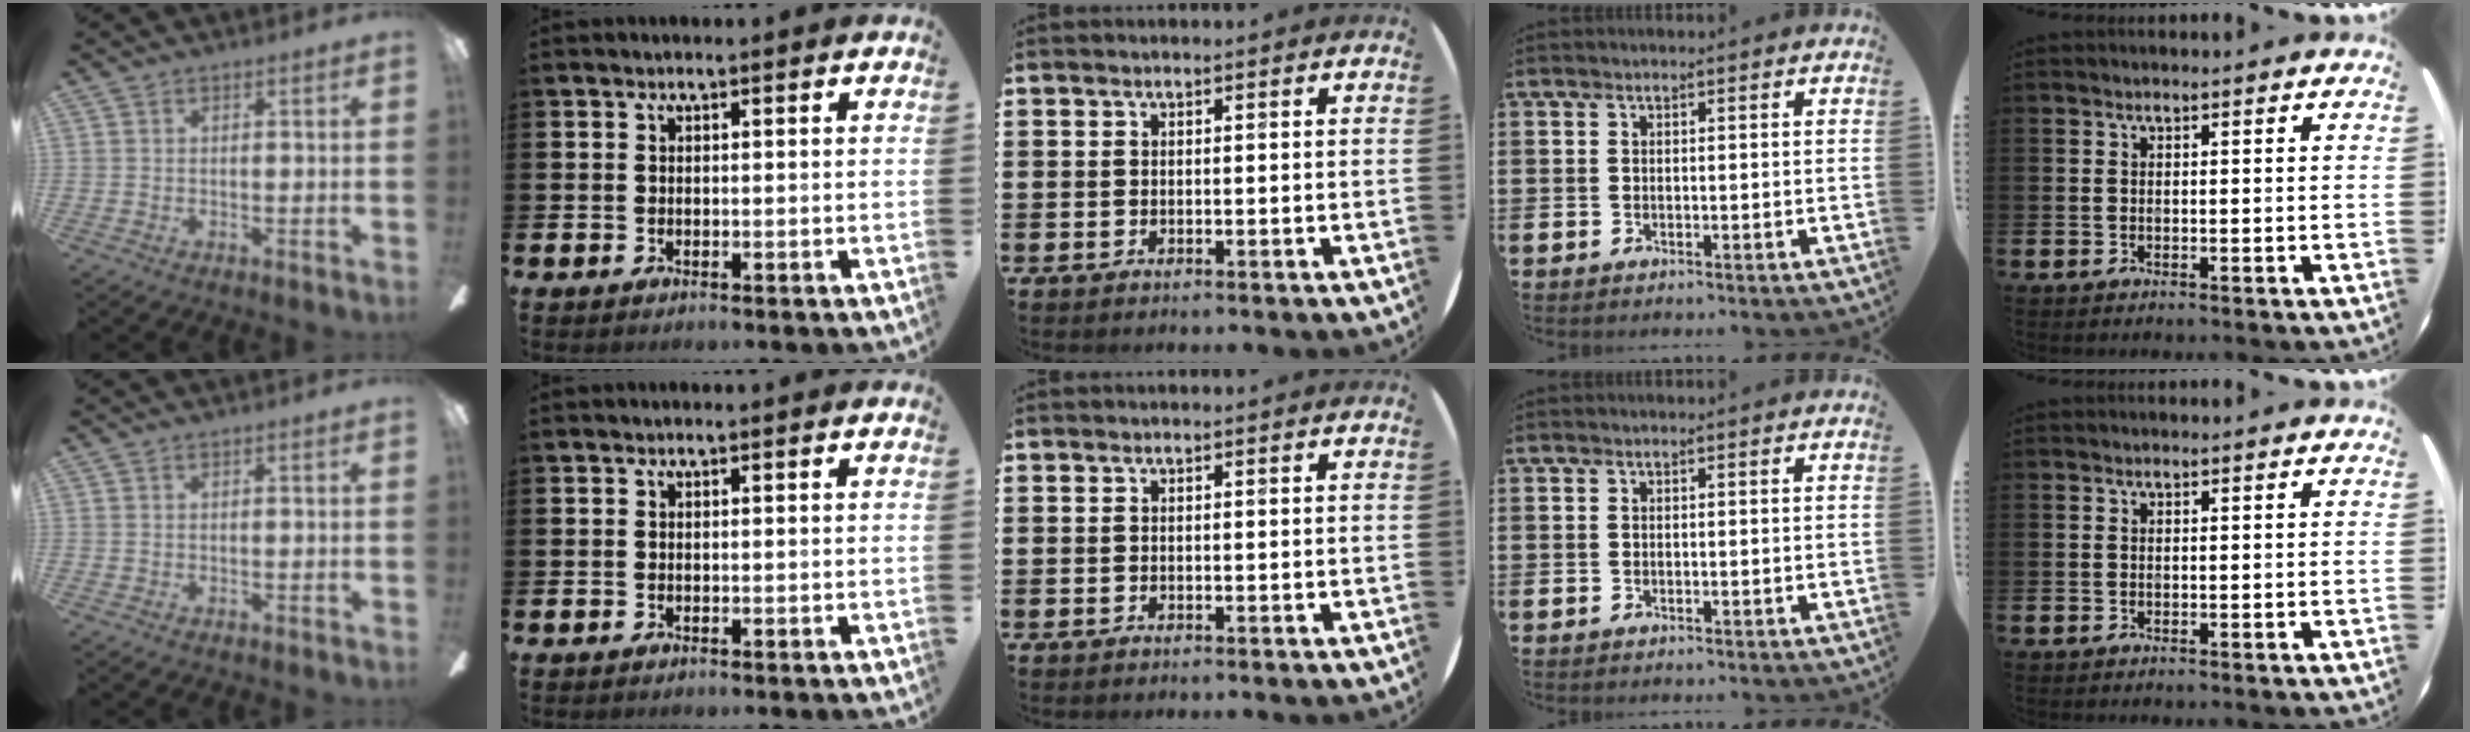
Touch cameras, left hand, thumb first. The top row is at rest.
{}